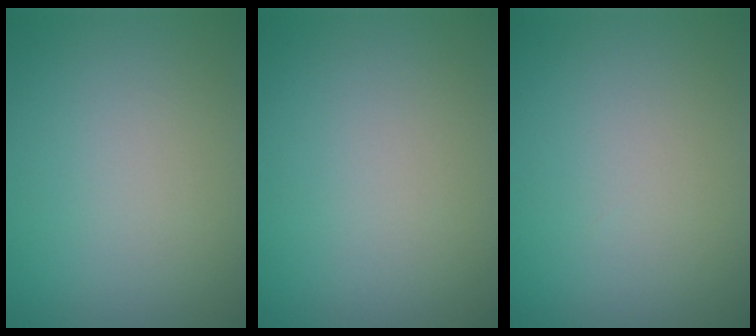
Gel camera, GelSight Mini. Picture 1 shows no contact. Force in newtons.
{"total": 0.0}
{"total": 0.0}